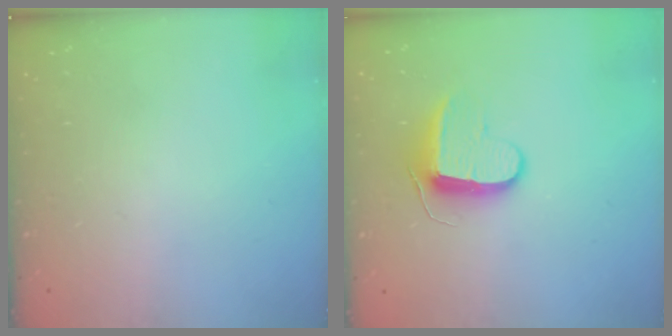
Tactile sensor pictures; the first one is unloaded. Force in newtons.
{"total": 9.3, "press": 9.3, "slide": 0.0}